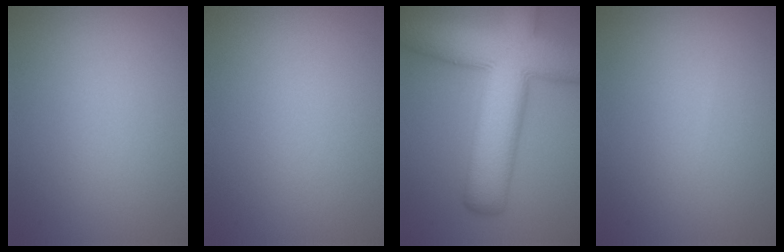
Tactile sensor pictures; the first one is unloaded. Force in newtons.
{"total": 0.0}
{"total": 12.7, "press": 12.6, "slide": 0.7}
{"total": 0.0}